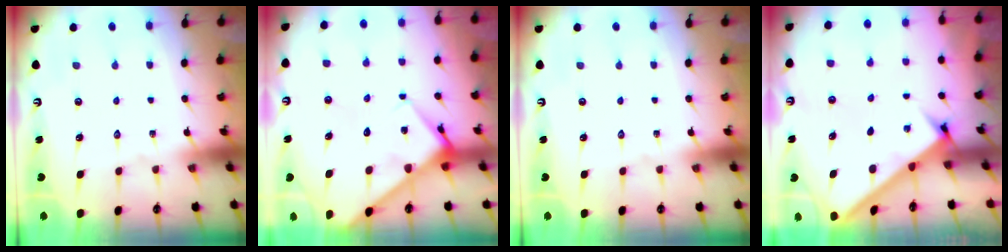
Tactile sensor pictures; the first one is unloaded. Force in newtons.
{"total": 10.9, "press": 10.8, "slide": 0.9}
{"total": 0.0}
{"total": 2.5, "press": 2.5, "slide": 0.3}